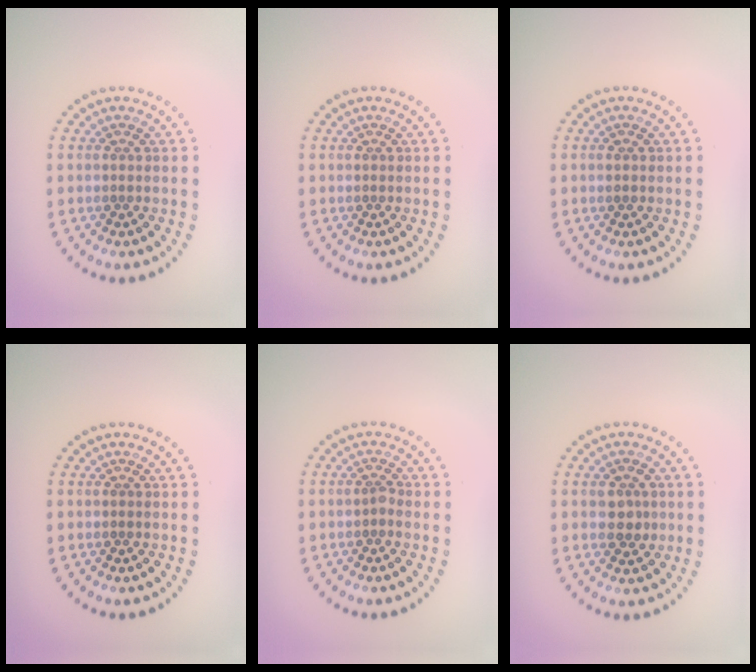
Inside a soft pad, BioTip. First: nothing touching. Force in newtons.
{"total": 0.0}
{"total": 0.8, "press": 0.8, "slide": 0.1}
{"total": 0.0}
{"total": 0.7, "press": 0.5, "slide": 0.5}
{"total": 2.2, "press": 2.2, "slide": 0.2}